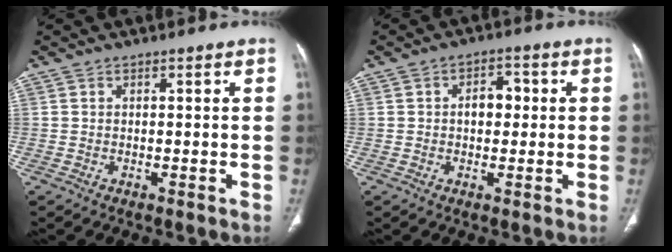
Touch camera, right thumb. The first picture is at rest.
{"total": 2.6, "force": [0.2, 1.8, 1.8], "torque": [-0.018, 0.009, 0.000]}